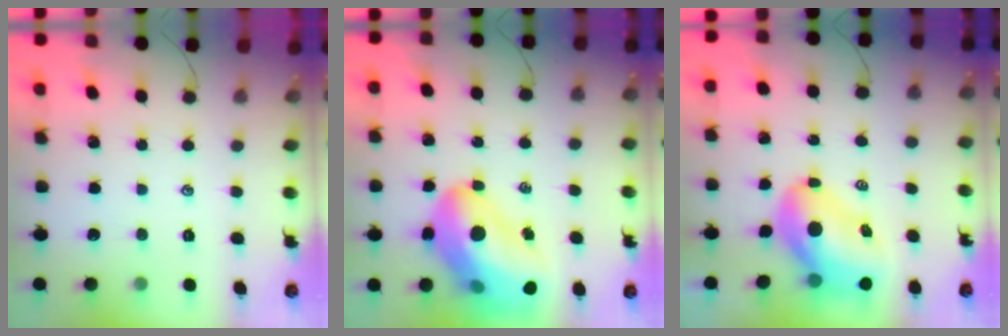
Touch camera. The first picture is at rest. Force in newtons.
{"total": 21.8, "press": 21.0, "slide": 5.8}
{"total": 10.6, "press": 10.2, "slide": 3.0}